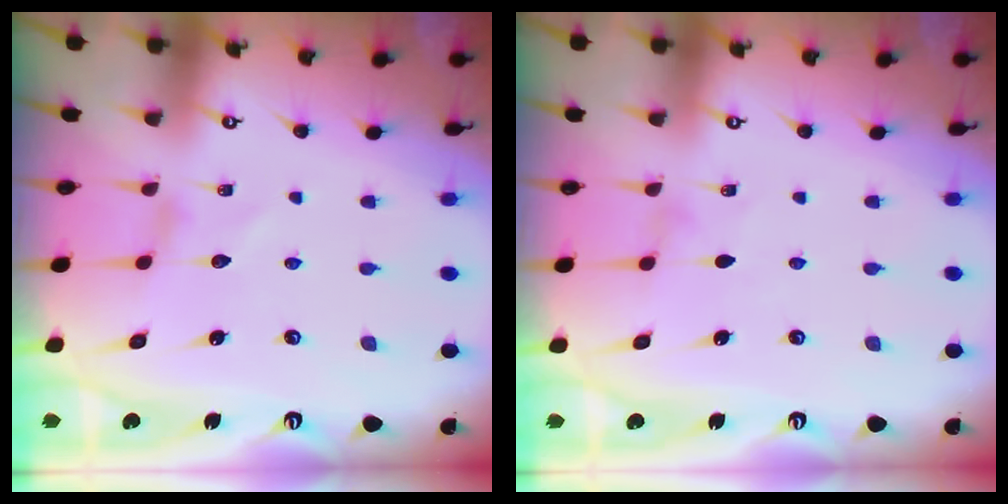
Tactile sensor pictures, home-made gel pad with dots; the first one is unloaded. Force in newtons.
{"total": 0.0}